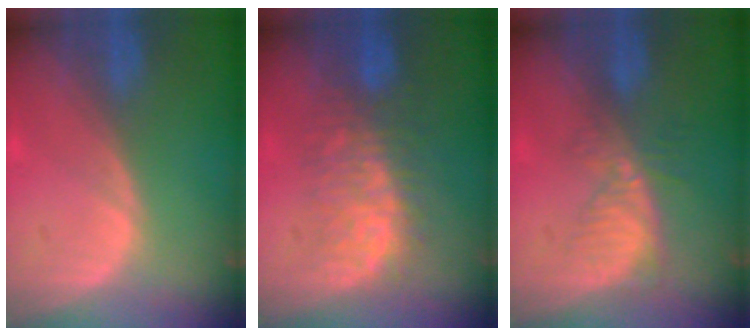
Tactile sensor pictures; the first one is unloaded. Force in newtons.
{"total": 7.7, "press": 7.7, "slide": 1.2}
{"total": 5.4, "press": 4.6, "slide": 2.8}